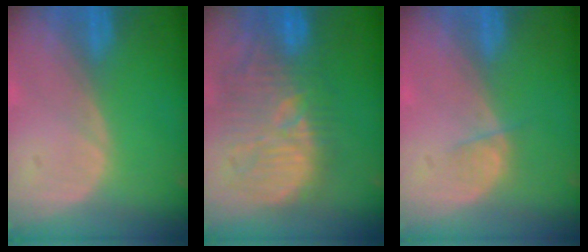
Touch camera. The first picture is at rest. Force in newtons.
{"total": 12.0, "press": 11.5, "slide": 3.4}
{"total": 1.9, "press": 1.7, "slide": 0.8}